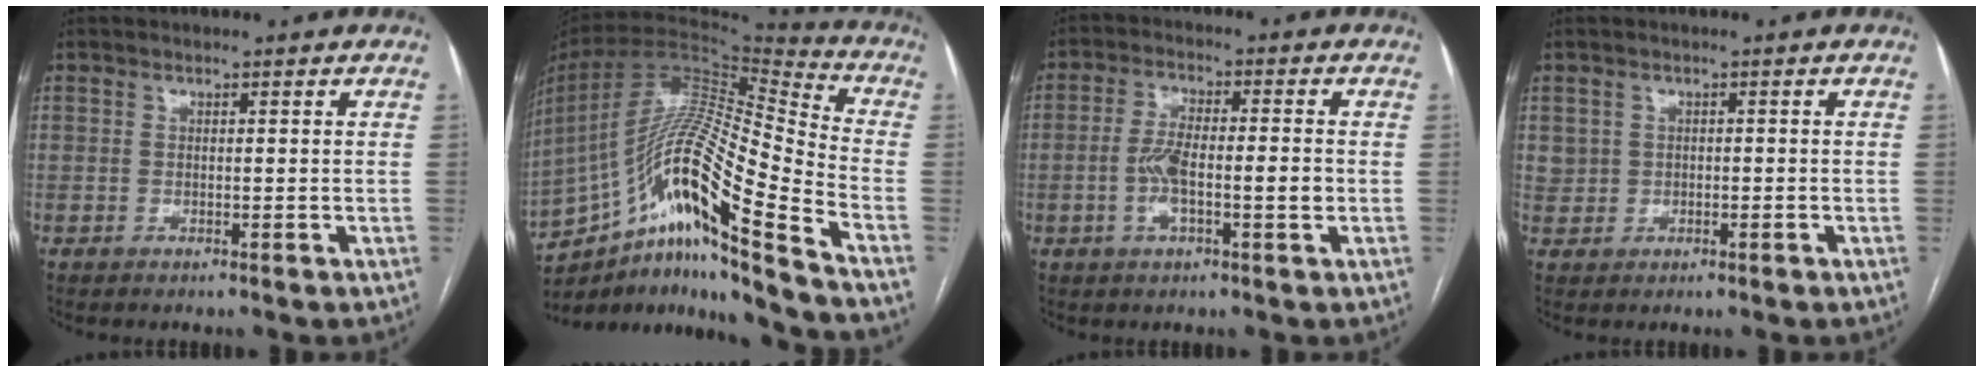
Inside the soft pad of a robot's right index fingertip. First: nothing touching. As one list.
[{"total": 22.6, "force": [-14.1, 0.6, 17.7], "torque": [-0.336, 0.000, -0.254]}, {"total": 7.0, "force": [-1.1, 1.9, 6.7], "torque": [-0.130, 0.016, -0.020]}, {"total": 2.0, "force": [0.2, 2.0, 0.3], "torque": [-0.003, 0.009, 0.011]}]